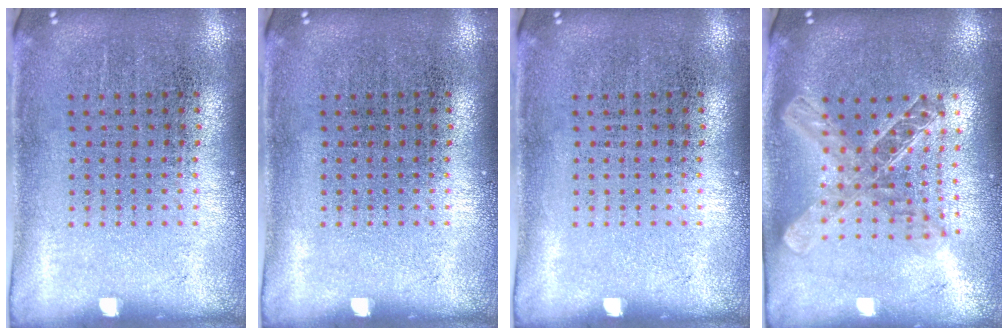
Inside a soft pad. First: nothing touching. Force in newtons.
{"total": 0.0}
{"total": 0.0}
{"total": 2.0, "press": 1.7, "slide": 1.1}